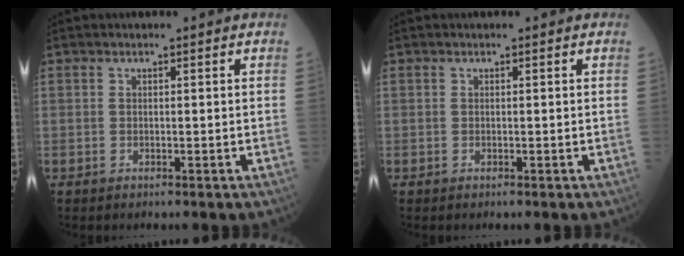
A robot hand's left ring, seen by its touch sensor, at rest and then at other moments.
{"total": 0.0}